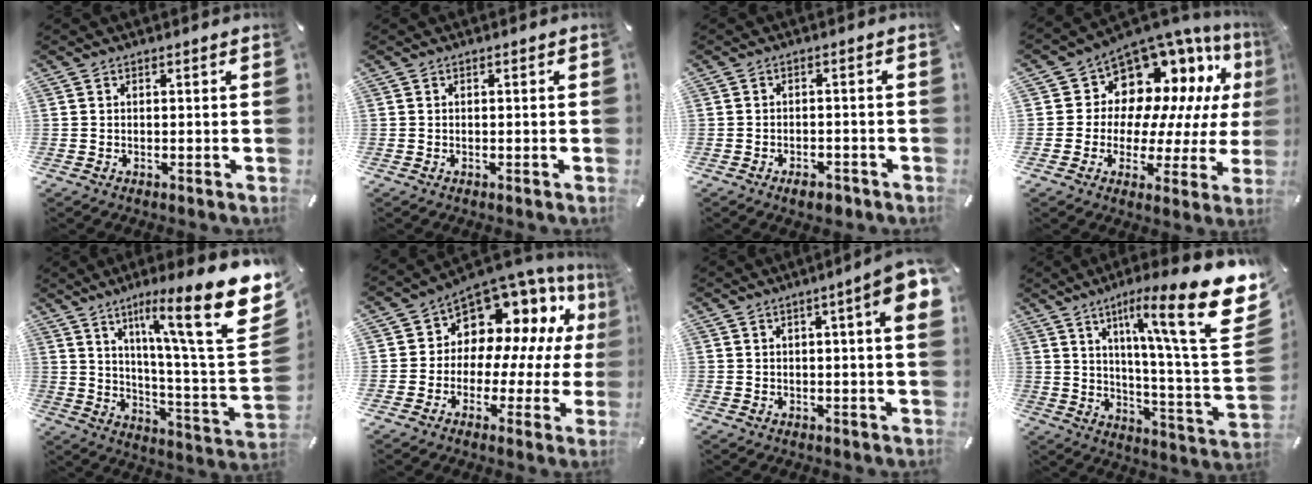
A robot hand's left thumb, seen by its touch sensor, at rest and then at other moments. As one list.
[{"total": 0.0}, {"total": 3.2, "force": [-2.3, 1.4, 1.8], "torque": [-0.026, 0.013, -0.041]}, {"total": 12.2, "force": [8.0, 8.6, 3.4], "torque": [-0.054, -0.092, 0.143]}, {"total": 22.4, "force": [11.1, 4.1, 19.0], "torque": [-0.283, -0.076, 0.162]}, {"total": 10.8, "force": [6.0, 8.1, 3.9], "torque": [-0.066, -0.066, 0.111]}, {"total": 7.6, "force": [2.8, 0.8, 7.0], "torque": [-0.108, -0.006, 0.042]}, {"total": 24.0, "force": [11.3, 4.7, 20.7], "torque": [-0.314, -0.070, 0.166]}]